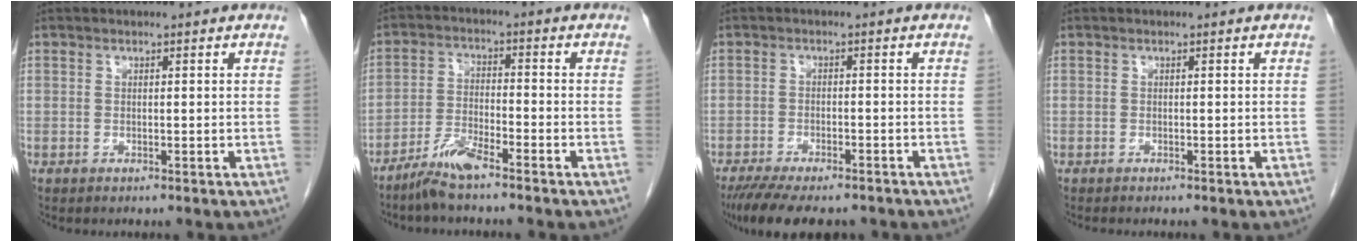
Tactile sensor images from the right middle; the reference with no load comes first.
{"total": 5.5, "force": [-4.5, 0.2, 3.1], "torque": [-0.066, -0.013, -0.093]}
{"total": 12.5, "force": [-10.1, 3.7, 6.3], "torque": [-0.111, -0.015, -0.148]}
{"total": 0.8, "force": [-0.8, 0.1, 0.3], "torque": [-0.006, -0.001, -0.012]}